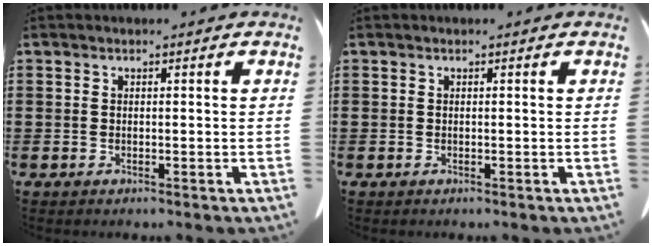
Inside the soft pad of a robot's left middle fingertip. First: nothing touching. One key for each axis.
{"total": 0.0}